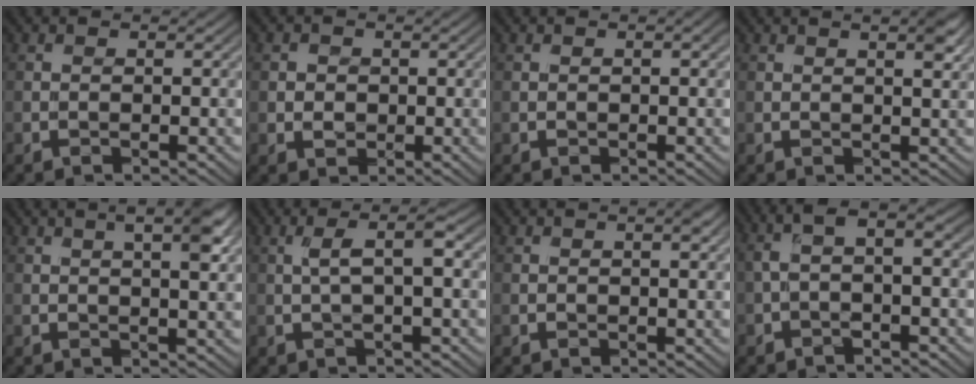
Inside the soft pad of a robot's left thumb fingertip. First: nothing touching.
{"total": 1.7, "force": [0.6, 1.5, -0.4], "torque": [0.005, -0.005, 0.008]}
{"total": 1.4, "force": [0.3, 0.4, 1.2], "torque": [-0.023, 0.001, 0.005]}
{"total": 2.3, "force": [1.6, 0.1, 1.7], "torque": [-0.029, 0.002, 0.028]}
{"total": 4.1, "force": [2.2, 0.5, 3.4], "torque": [-0.057, 0.003, 0.037]}
{"total": 3.3, "force": [0.8, 0.2, 3.2], "torque": [-0.067, 0.013, 0.011]}
{"total": 1.3, "force": [0.6, 0.1, 1.1], "torque": [-0.022, 0.006, 0.009]}
{"total": 4.1, "force": [-0.4, 1.0, 3.9], "torque": [-0.082, 0.011, -0.017]}